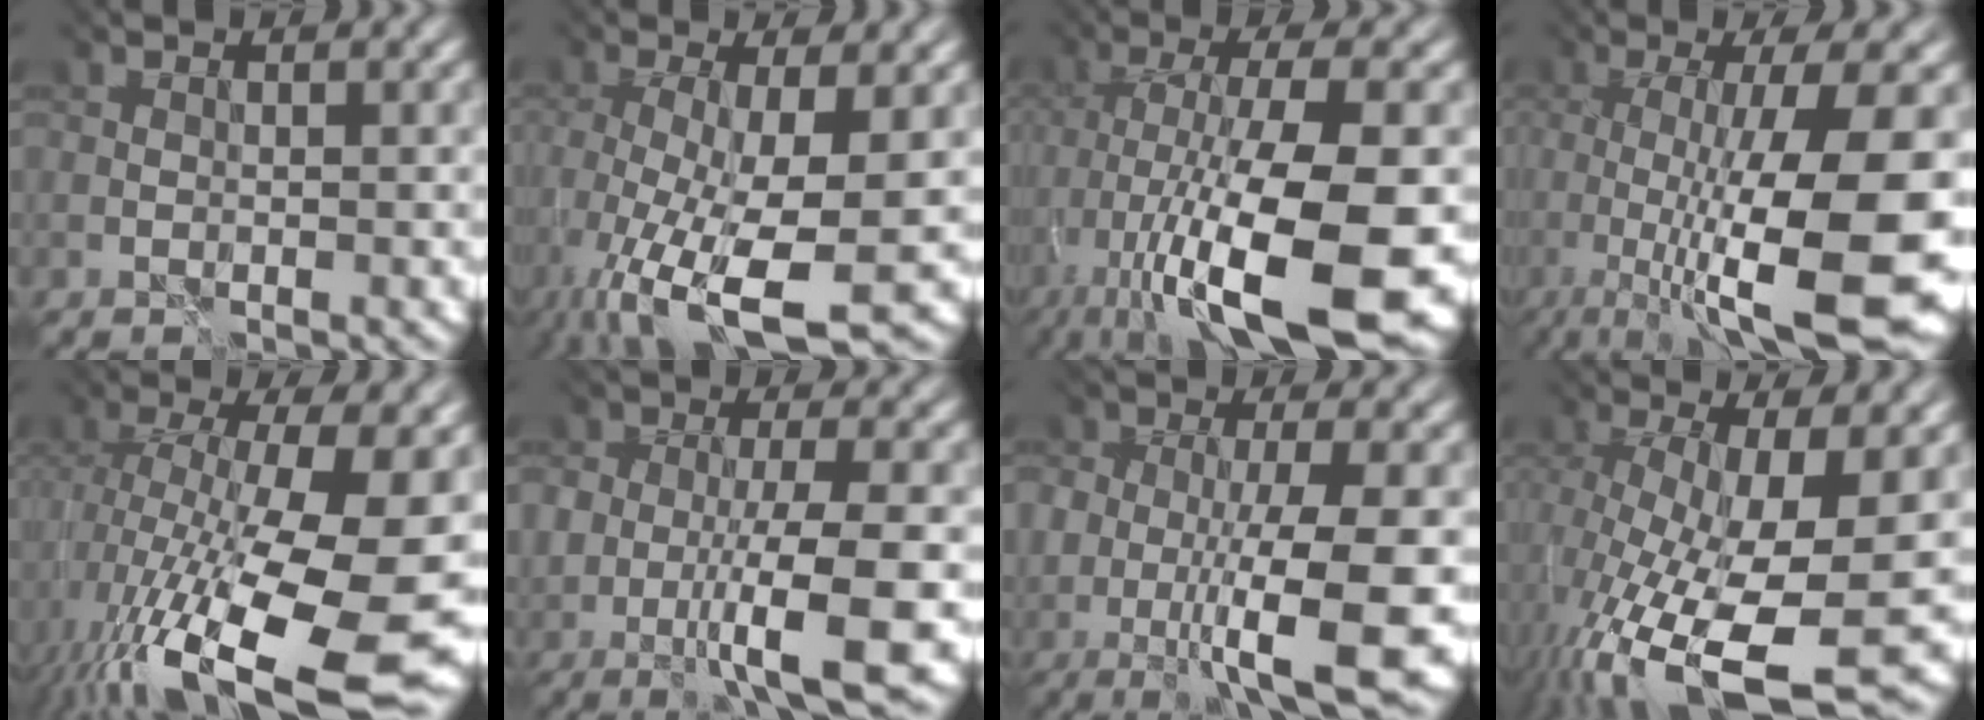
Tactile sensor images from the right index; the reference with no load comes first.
{"total": 10.0, "force": [-4.3, 3.0, 8.5], "torque": [-0.163, -0.033, -0.064]}
{"total": 13.4, "force": [-5.9, 3.5, 11.5], "torque": [-0.207, -0.018, -0.092]}
{"total": 11.9, "force": [-3.4, 2.5, 11.1], "torque": [-0.170, -0.021, -0.049]}
{"total": 15.0, "force": [-5.8, 5.1, 12.9], "torque": [-0.230, -0.018, -0.089]}
{"total": 6.2, "force": [-2.3, 1.2, 5.6], "torque": [-0.095, -0.005, -0.042]}
{"total": 8.9, "force": [-2.6, 2.4, 8.1], "torque": [-0.134, -0.016, -0.040]}
{"total": 12.4, "force": [-4.6, 4.9, 10.4], "torque": [-0.205, -0.045, -0.066]}